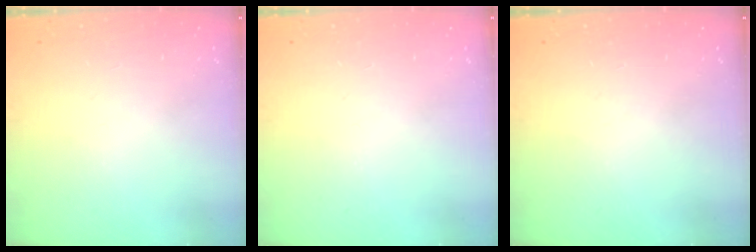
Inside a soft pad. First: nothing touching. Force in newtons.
{"total": 0.0}
{"total": 0.0}